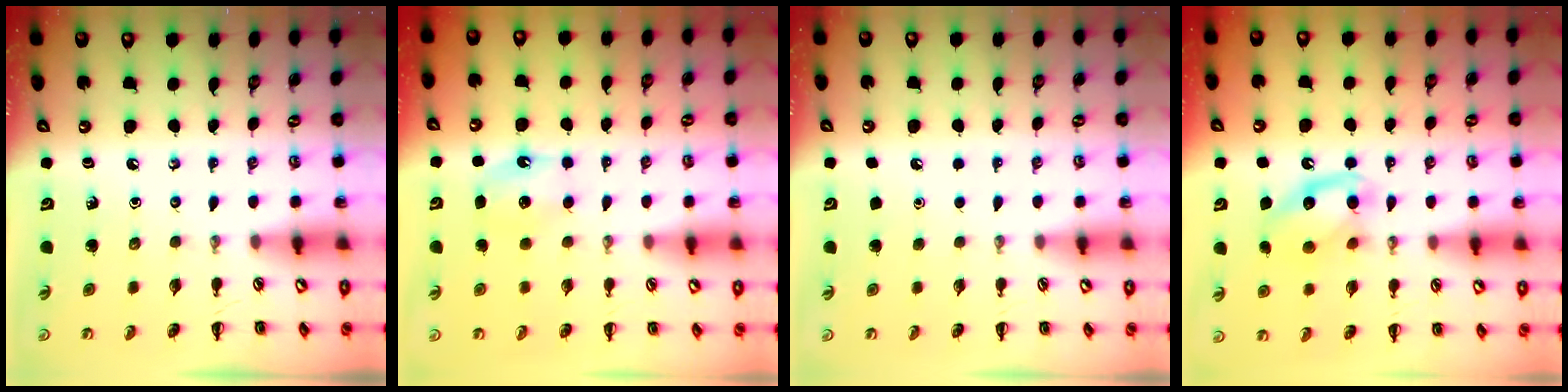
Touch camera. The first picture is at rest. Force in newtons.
{"total": 6.0, "press": 5.8, "slide": 1.6}
{"total": 1.6, "press": 1.6, "slide": 0.1}
{"total": 13.3, "press": 13.2, "slide": 1.7}